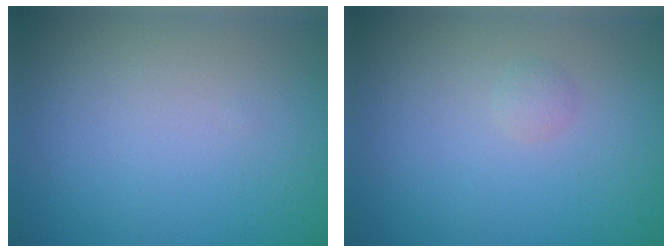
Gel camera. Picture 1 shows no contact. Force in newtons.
{"total": 0.7, "press": 0.7, "slide": 0.0}